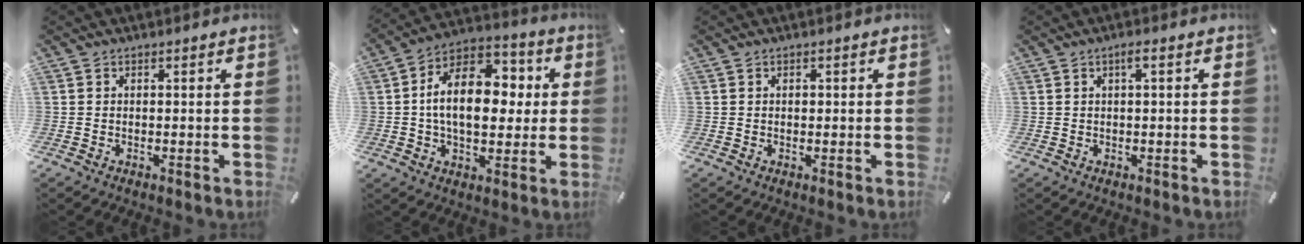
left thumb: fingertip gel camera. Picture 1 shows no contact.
{"total": 16.4, "force": [1.4, 10.7, 12.3], "torque": [-0.207, 0.001, 0.024]}
{"total": 0.5, "force": [0.1, 0.4, 0.4], "torque": [-0.007, -0.001, 0.001]}
{"total": 1.8, "force": [0.3, 0.2, 1.7], "torque": [-0.033, 0.002, 0.004]}